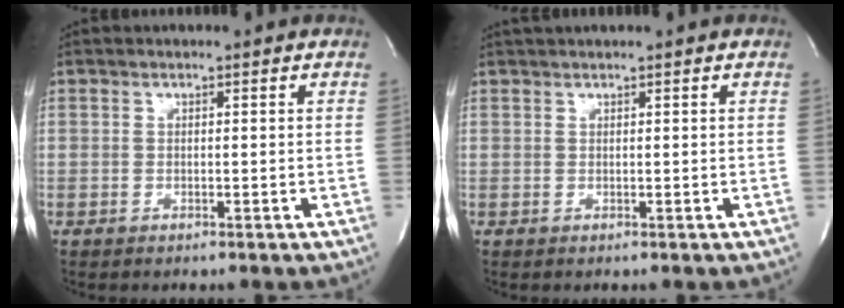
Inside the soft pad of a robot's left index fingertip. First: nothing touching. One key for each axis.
{"total": 0.8, "fx": 0.5, "fy": -0.3, "fz": 0.5, "tx": -0.010, "ty": 0.010, "tz": 0.017}